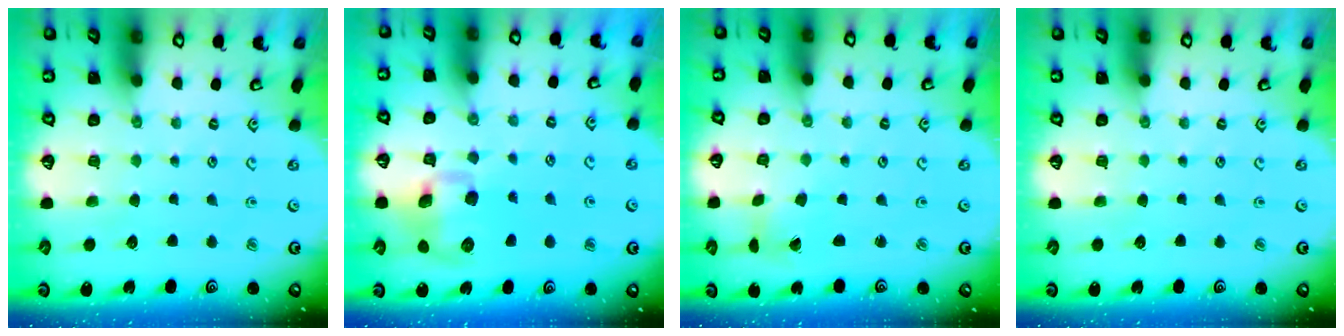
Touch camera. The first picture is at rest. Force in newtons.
{"total": 11.2, "press": 11.1, "slide": 1.9}
{"total": 2.1, "press": 2.1, "slide": 0.2}
{"total": 0.0}